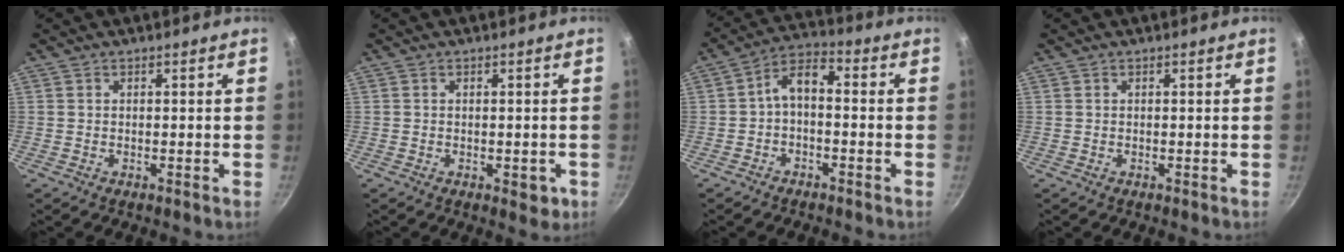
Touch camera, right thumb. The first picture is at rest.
{"total": 3.0, "force": [-0.9, 1.8, 2.3], "torque": [-0.019, 0.002, -0.009]}
{"total": 5.8, "force": [-1.5, 3.2, 4.6], "torque": [-0.085, 0.041, -0.032]}
{"total": 0.0}